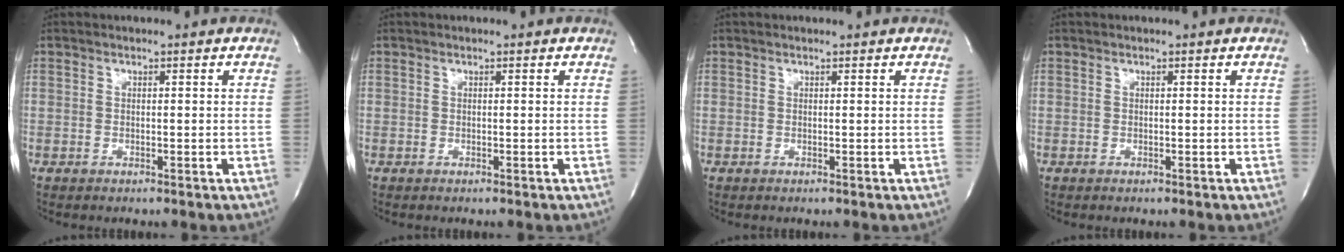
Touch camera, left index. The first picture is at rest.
{"total": 0.0}
{"total": 0.0}
{"total": 0.0}